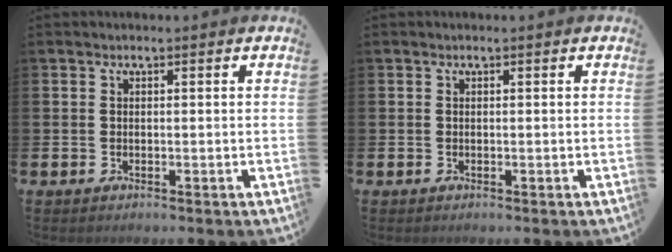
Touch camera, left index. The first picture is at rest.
{"total": 0.0}